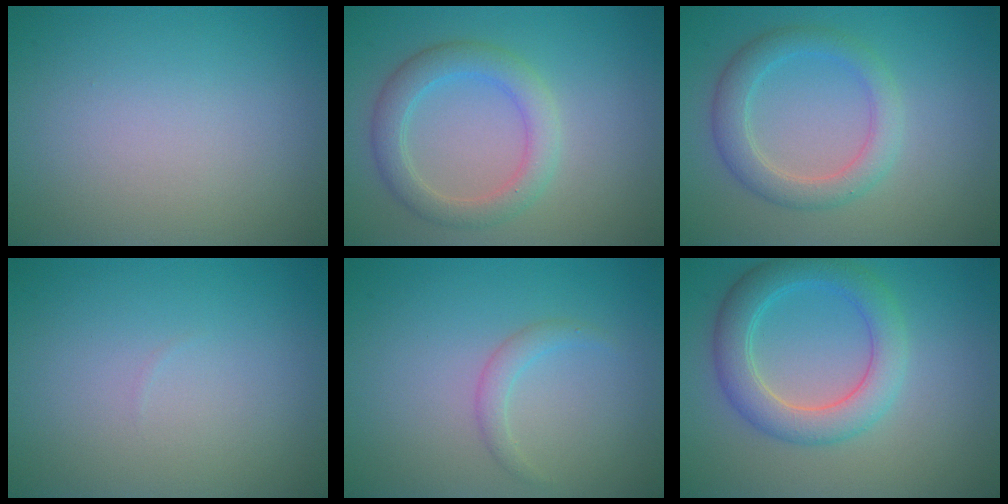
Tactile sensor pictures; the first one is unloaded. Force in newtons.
{"total": 3.6, "press": 3.6, "slide": 0.4}
{"total": 3.4, "press": 3.4, "slide": 0.1}
{"total": 0.0}
{"total": 1.3, "press": 1.3, "slide": 0.1}
{"total": 4.8, "press": 4.8, "slide": 0.3}